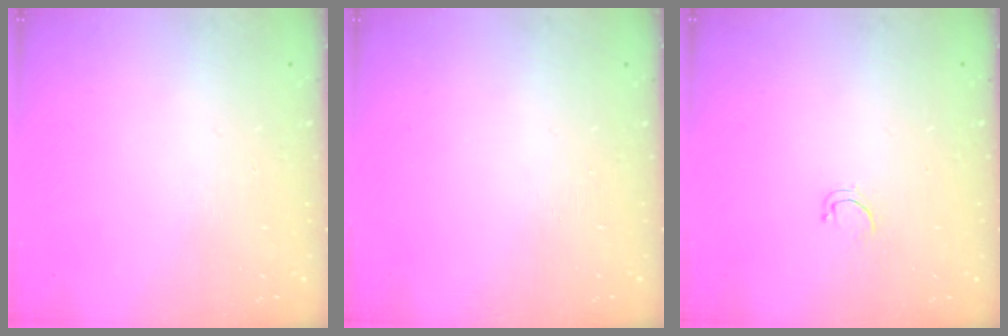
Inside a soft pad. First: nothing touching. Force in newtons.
{"total": 0.0}
{"total": 2.6, "press": 2.5, "slide": 0.4}